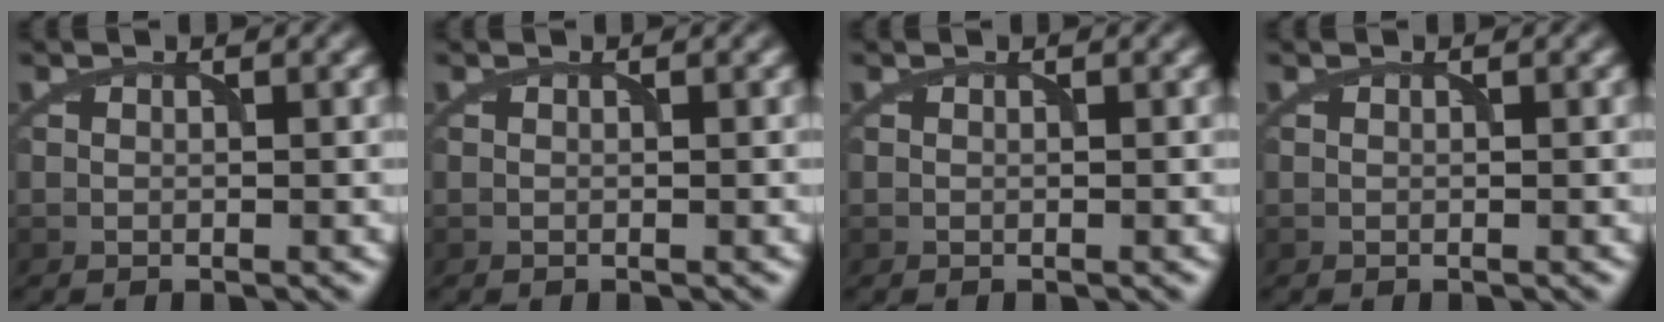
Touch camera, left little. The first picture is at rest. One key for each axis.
{"total": 0.0}
{"total": 0.0}
{"total": 0.0}